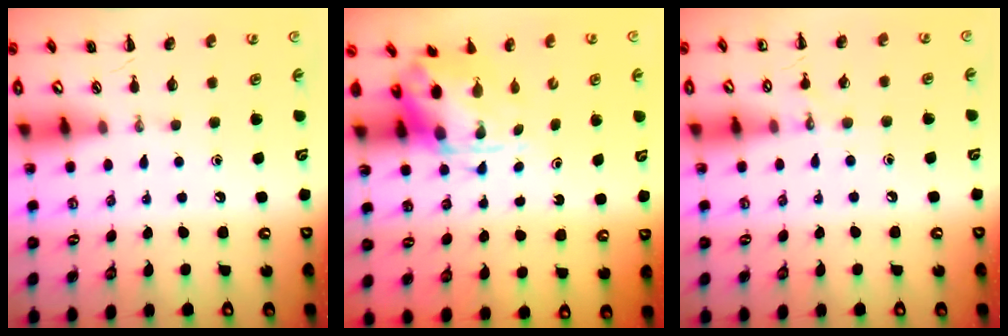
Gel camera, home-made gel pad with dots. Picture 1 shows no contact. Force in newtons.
{"total": 4.7, "press": 4.6, "slide": 0.4}
{"total": 6.2, "press": 6.0, "slide": 1.8}